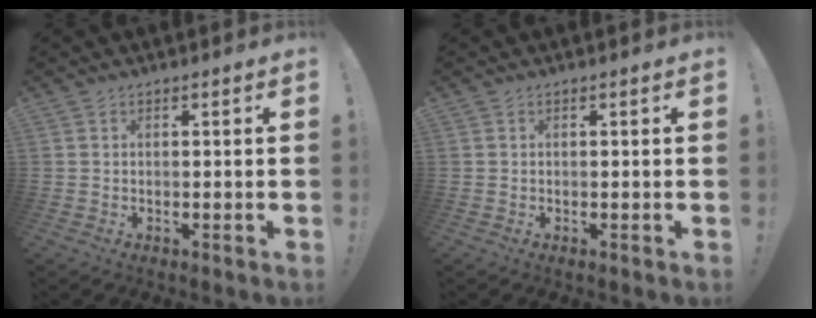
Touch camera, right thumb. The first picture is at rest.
{"total": 0.0}